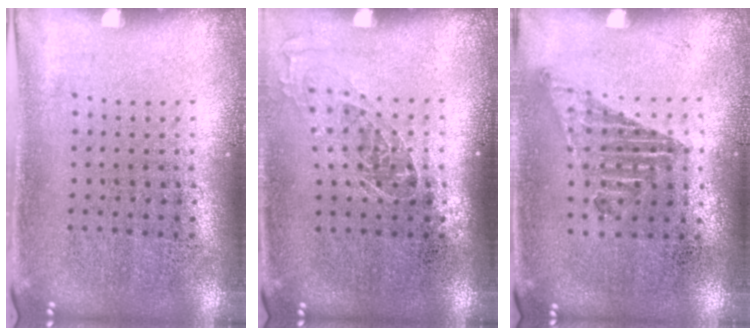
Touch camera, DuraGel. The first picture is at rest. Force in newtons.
{"total": 1.1, "press": 0.9, "slide": 0.5}
{"total": 1.0, "press": 0.9, "slide": 0.4}